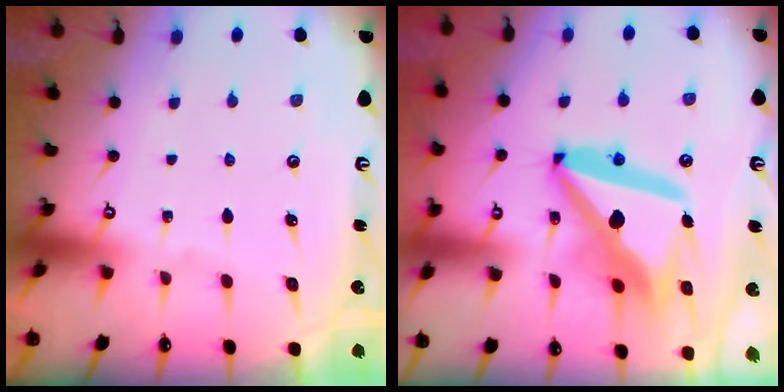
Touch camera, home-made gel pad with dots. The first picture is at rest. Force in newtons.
{"total": 18.2, "press": 18.1, "slide": 2.4}